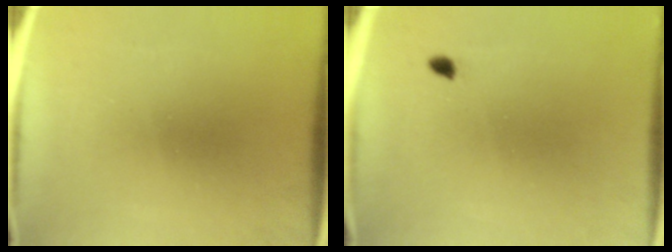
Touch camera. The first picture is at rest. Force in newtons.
{"total": 0.9}